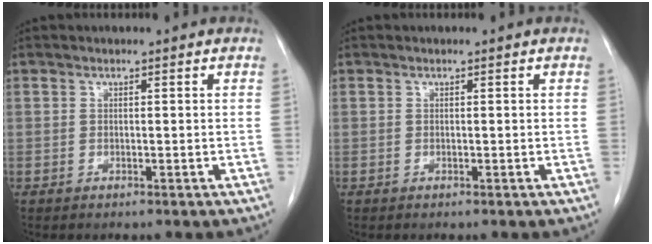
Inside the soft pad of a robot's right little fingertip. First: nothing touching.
{"total": 0.0}